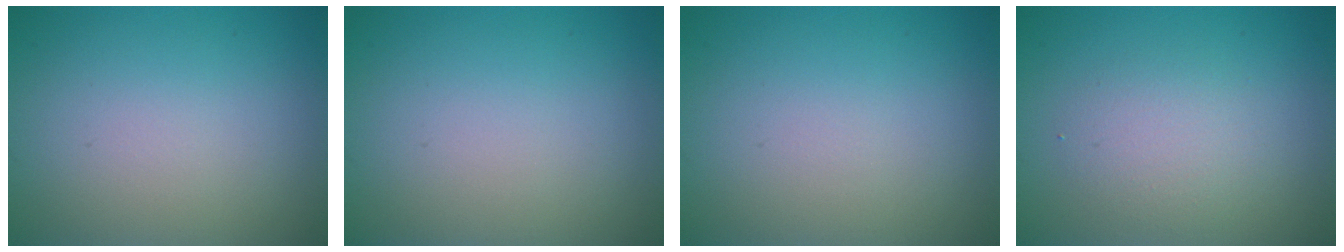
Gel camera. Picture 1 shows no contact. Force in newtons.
{"total": 0.0}
{"total": 0.0}
{"total": 2.4, "press": 2.4, "slide": 0.1}